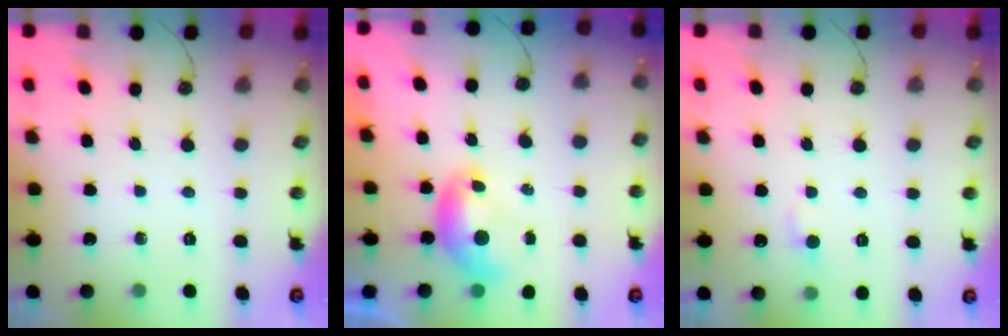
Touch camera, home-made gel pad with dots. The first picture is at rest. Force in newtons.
{"total": 0.0}
{"total": 2.2, "press": 2.2, "slide": 0.4}